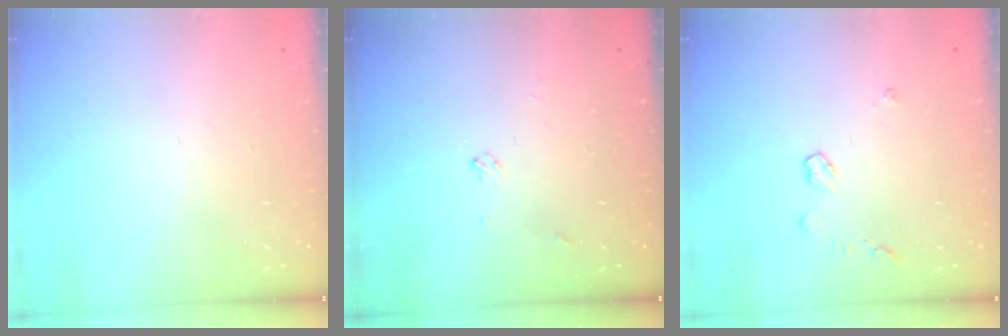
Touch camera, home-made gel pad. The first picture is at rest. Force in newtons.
{"total": 3.9, "press": 3.9, "slide": 0.2}
{"total": 4.1, "press": 4.1, "slide": 0.5}